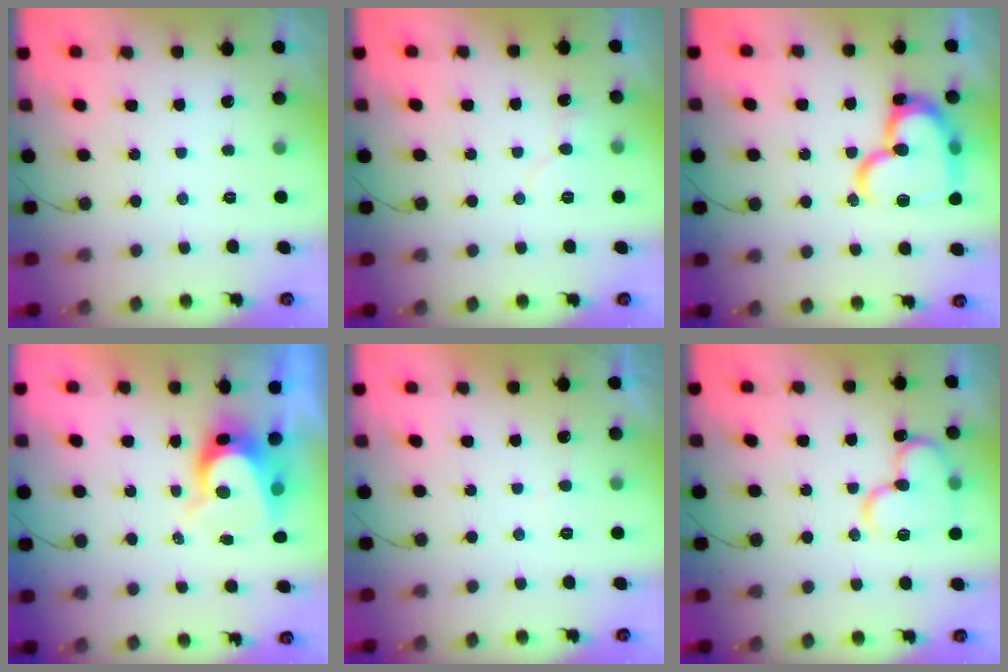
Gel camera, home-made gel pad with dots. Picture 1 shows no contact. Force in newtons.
{"total": 5.6, "press": 5.6, "slide": 0.2}
{"total": 21.9, "press": 21.8, "slide": 2.1}
{"total": 8.6, "press": 8.5, "slide": 1.0}
{"total": 4.1, "press": 4.1, "slide": 0.3}
{"total": 14.8, "press": 14.7, "slide": 2.3}